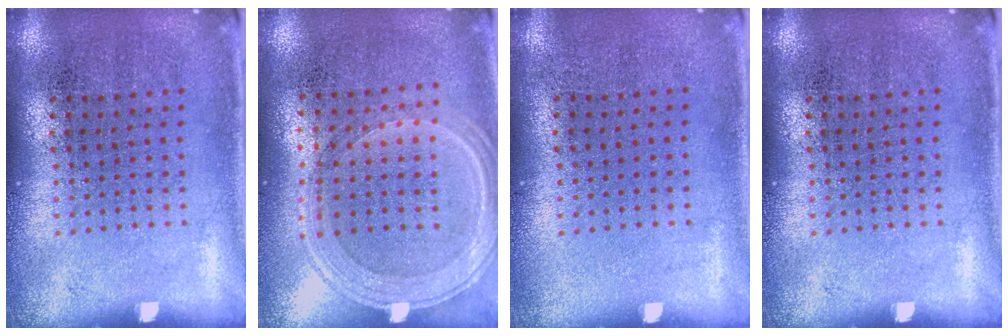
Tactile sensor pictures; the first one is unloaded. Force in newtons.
{"total": 1.2, "press": 1.1, "slide": 0.3}
{"total": 0.0}
{"total": 0.0}